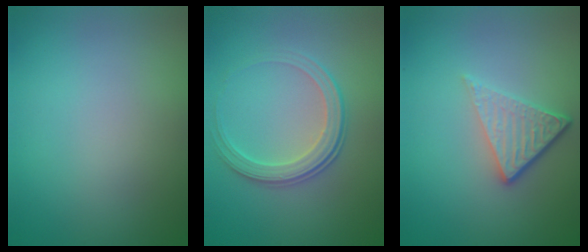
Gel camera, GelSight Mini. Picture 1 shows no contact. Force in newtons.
{"total": 3.3, "press": 2.8, "slide": 1.8}
{"total": 4.1, "press": 2.8, "slide": 3.1}